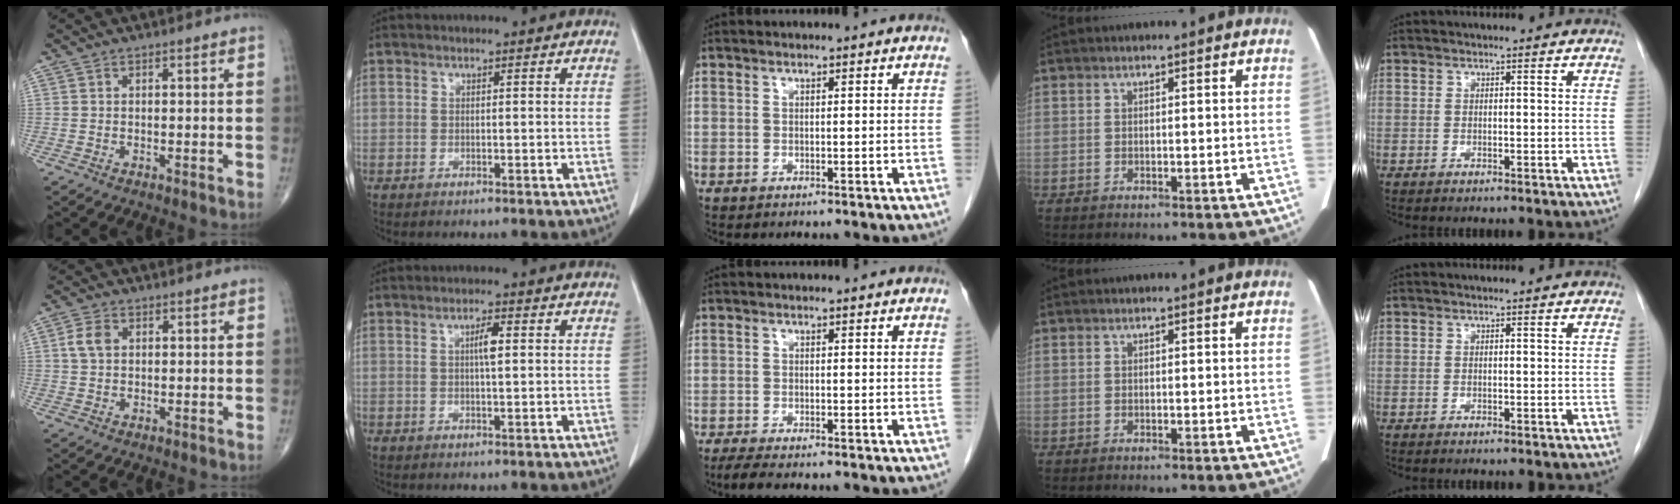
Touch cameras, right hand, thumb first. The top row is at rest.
{"thumb": {"total": 3.7, "force": [0.8, 2.6, 2.6], "torque": [-0.054, 0.005, 0.014]}, "index": {"total": 2.6, "force": [0.5, 0.3, 2.5], "torque": [-0.045, 0.002, 0.008]}, "middle": {"total": 2.8, "force": [-2.2, 0.1, 1.7], "torque": [-0.039, -0.011, -0.038]}}